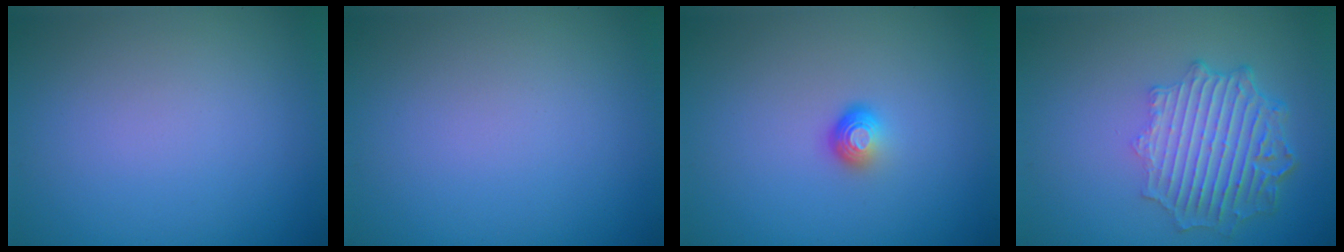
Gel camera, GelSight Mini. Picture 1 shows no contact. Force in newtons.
{"total": 0.0}
{"total": 1.7, "press": 1.1, "slide": 1.3}
{"total": 6.1, "press": 4.6, "slide": 4.0}